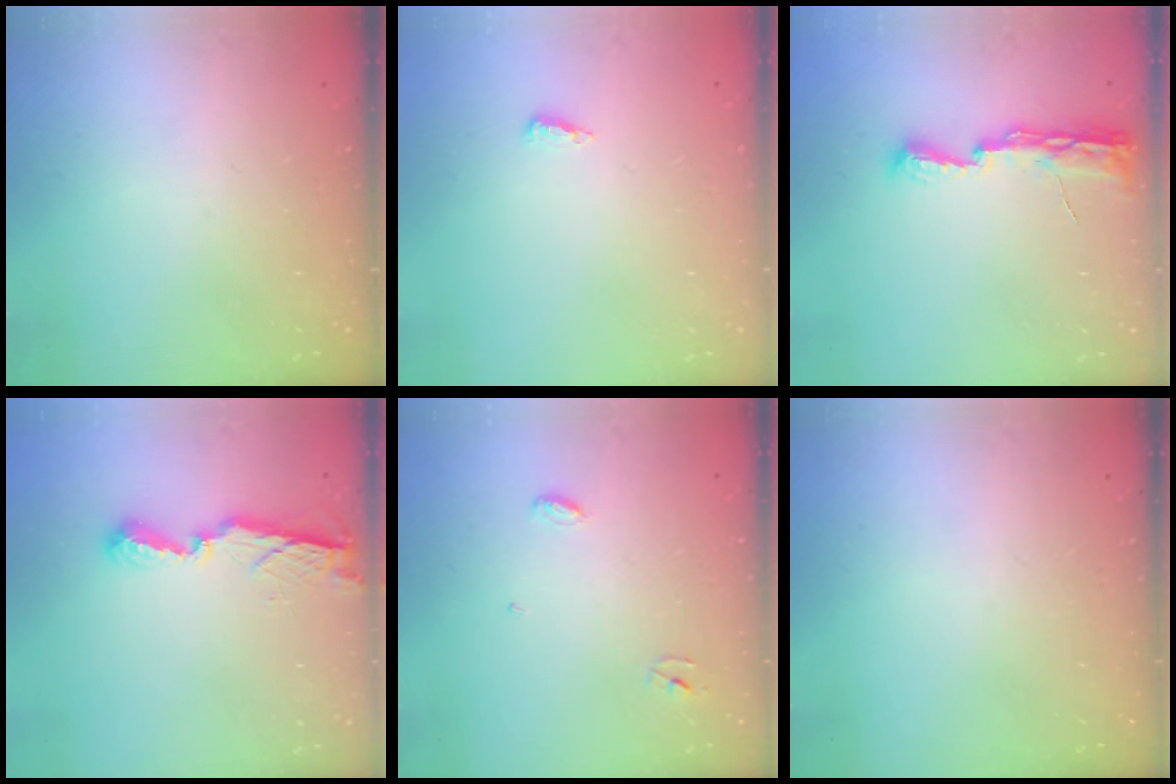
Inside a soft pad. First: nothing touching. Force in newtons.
{"total": 4.3, "press": 4.2, "slide": 0.9}
{"total": 8.0, "press": 8.0, "slide": 0.7}
{"total": 7.5, "press": 7.5, "slide": 0.5}
{"total": 3.3, "press": 3.3, "slide": 0.3}
{"total": 0.0}